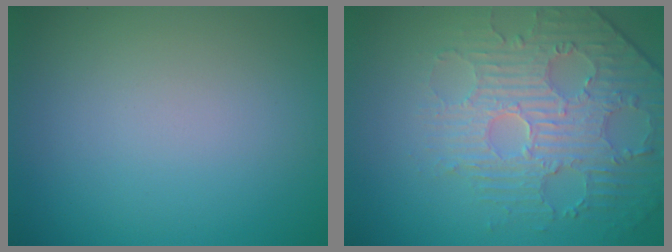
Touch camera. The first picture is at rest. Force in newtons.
{"total": 4.4, "press": 4.0, "slide": 1.7}